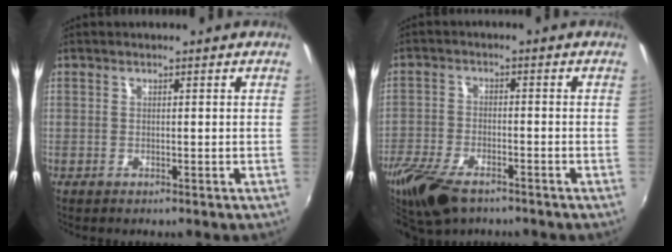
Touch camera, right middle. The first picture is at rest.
{"total": 12.0, "force": [-8.5, 4.9, 6.8], "torque": [-0.169, -0.035, -0.159]}